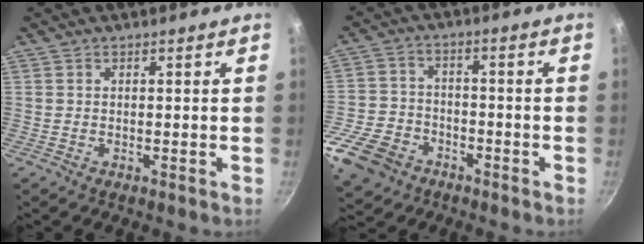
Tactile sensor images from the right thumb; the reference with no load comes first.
{"total": 14.1, "force": [-7.1, 10.3, 6.6], "torque": [-0.141, 0.036, -0.134]}